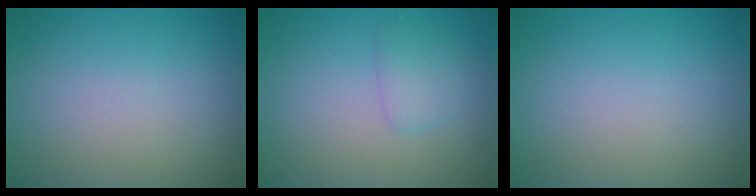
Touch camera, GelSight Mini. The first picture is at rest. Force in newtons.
{"total": 1.6, "press": 1.6, "slide": 0.1}
{"total": 0.0}